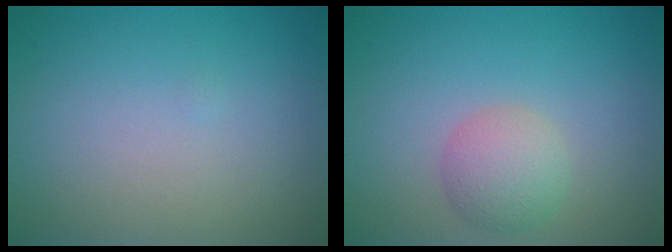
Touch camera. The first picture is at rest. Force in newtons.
{"total": 2.9, "press": 2.9, "slide": 0.1}